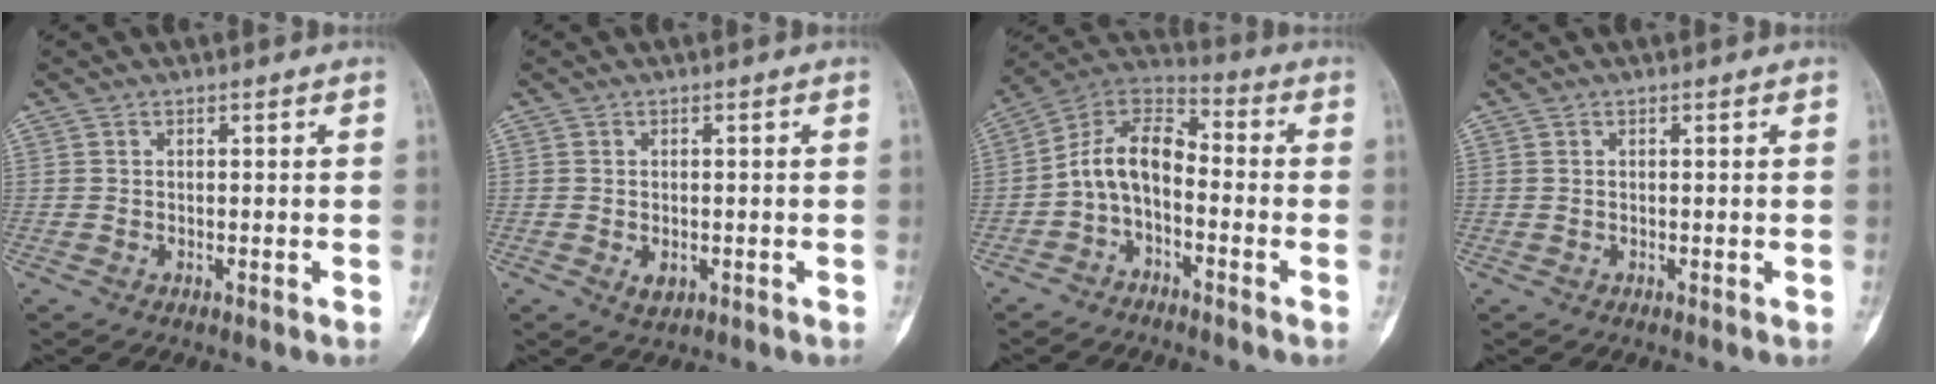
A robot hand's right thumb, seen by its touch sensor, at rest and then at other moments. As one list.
[{"total": 2.2, "force": [-0.7, 1.4, 1.6], "torque": [-0.016, -0.002, -0.008]}, {"total": 9.7, "force": [-2.5, 5.6, 7.6], "torque": [-0.126, 0.063, -0.063]}, {"total": 0.0}]